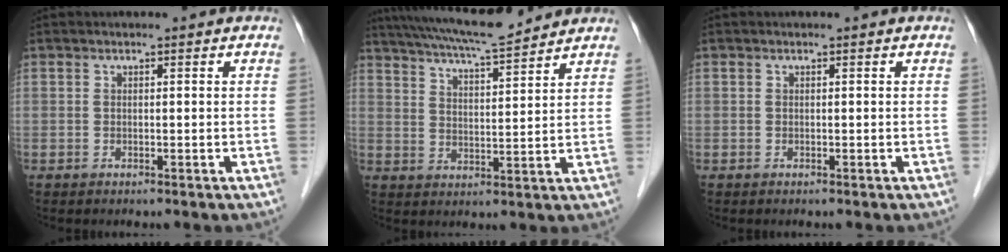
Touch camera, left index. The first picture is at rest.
{"total": 12.8, "force": [11.5, 0.8, 5.5], "torque": [-0.102, 0.018, 0.184]}
{"total": 0.0}